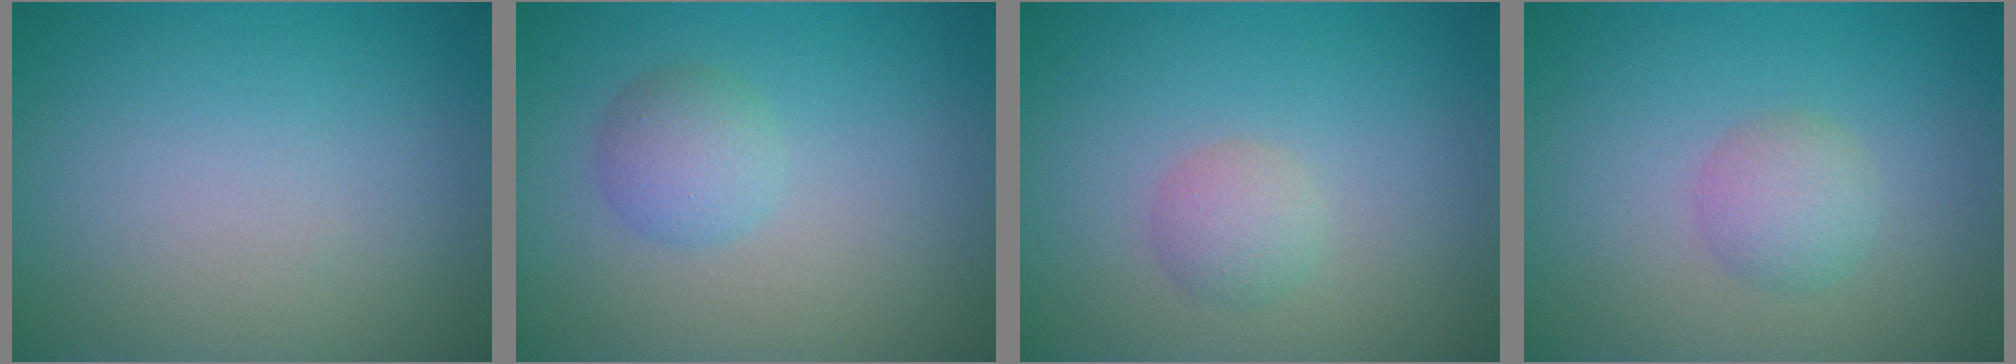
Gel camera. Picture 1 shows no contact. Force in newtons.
{"total": 2.4, "press": 2.4, "slide": 0.1}
{"total": 1.8, "press": 1.8, "slide": 0.1}
{"total": 2.4, "press": 2.4, "slide": 0.1}